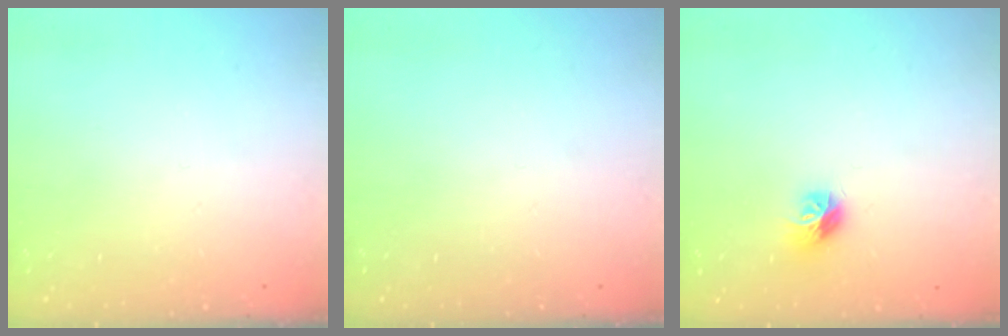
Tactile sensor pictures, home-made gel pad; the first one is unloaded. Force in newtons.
{"total": 0.0}
{"total": 7.7, "press": 7.7, "slide": 0.2}